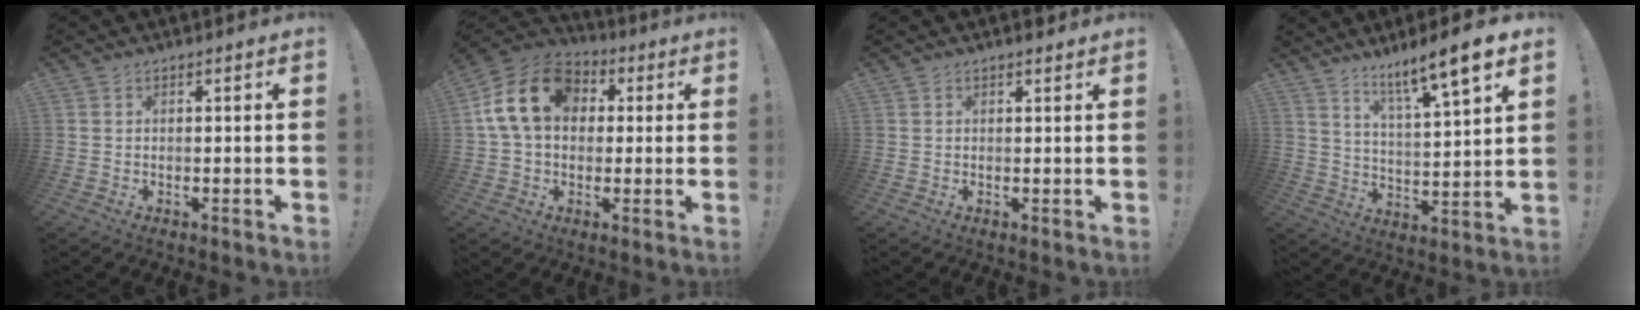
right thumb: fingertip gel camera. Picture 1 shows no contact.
{"total": 17.4, "force": [3.8, 12.7, 11.2], "torque": [-0.194, 0.011, 0.071]}
{"total": 1.0, "force": [0.9, 0.2, 0.2], "torque": [0.010, -0.005, 0.014]}
{"total": 11.2, "force": [8.1, 0.5, 7.8], "torque": [-0.125, -0.057, 0.125]}